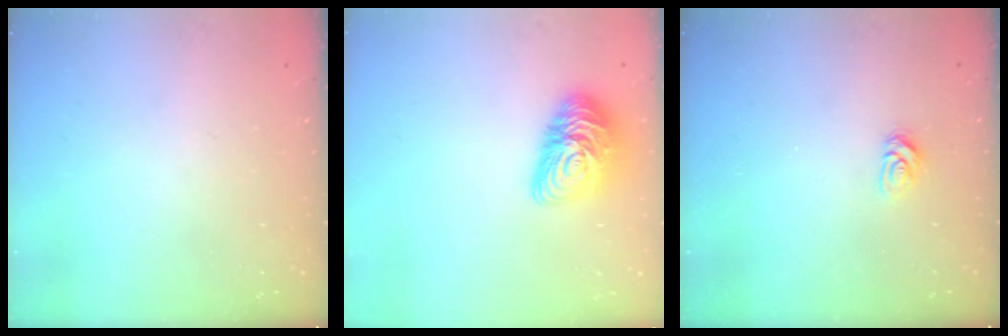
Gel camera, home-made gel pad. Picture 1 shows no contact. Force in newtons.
{"total": 13.2, "press": 13.2, "slide": 0.9}
{"total": 3.2, "press": 3.2, "slide": 0.5}